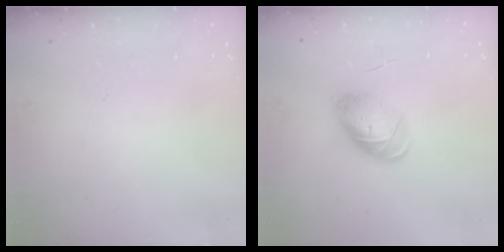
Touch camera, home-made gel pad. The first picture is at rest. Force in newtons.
{"total": 7.5, "press": 7.5, "slide": 0.5}